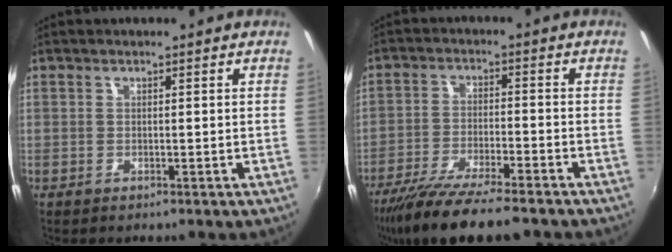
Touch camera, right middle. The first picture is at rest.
{"total": 13.2, "force": [-10.8, 1.6, 7.4], "torque": [-0.156, -0.038, -0.184]}